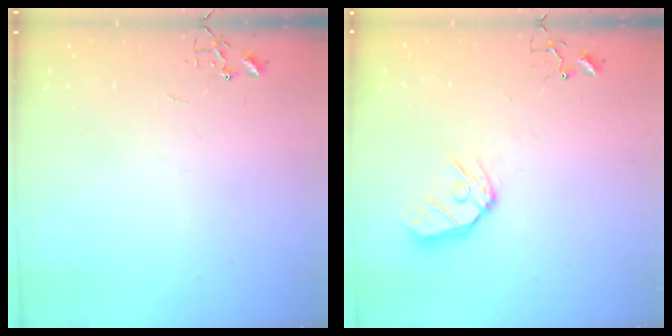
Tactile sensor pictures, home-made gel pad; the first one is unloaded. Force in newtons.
{"total": 11.0, "press": 11.0, "slide": 1.3}